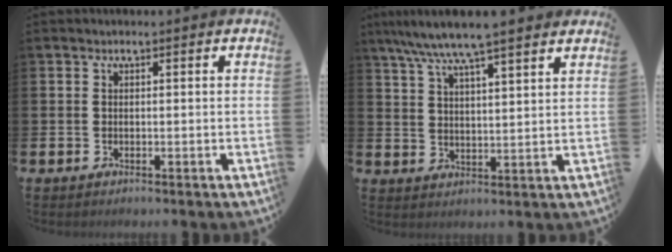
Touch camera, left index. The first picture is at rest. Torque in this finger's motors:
{"motor_torque": [0.78, -0.72, 1.05, 0.21]}